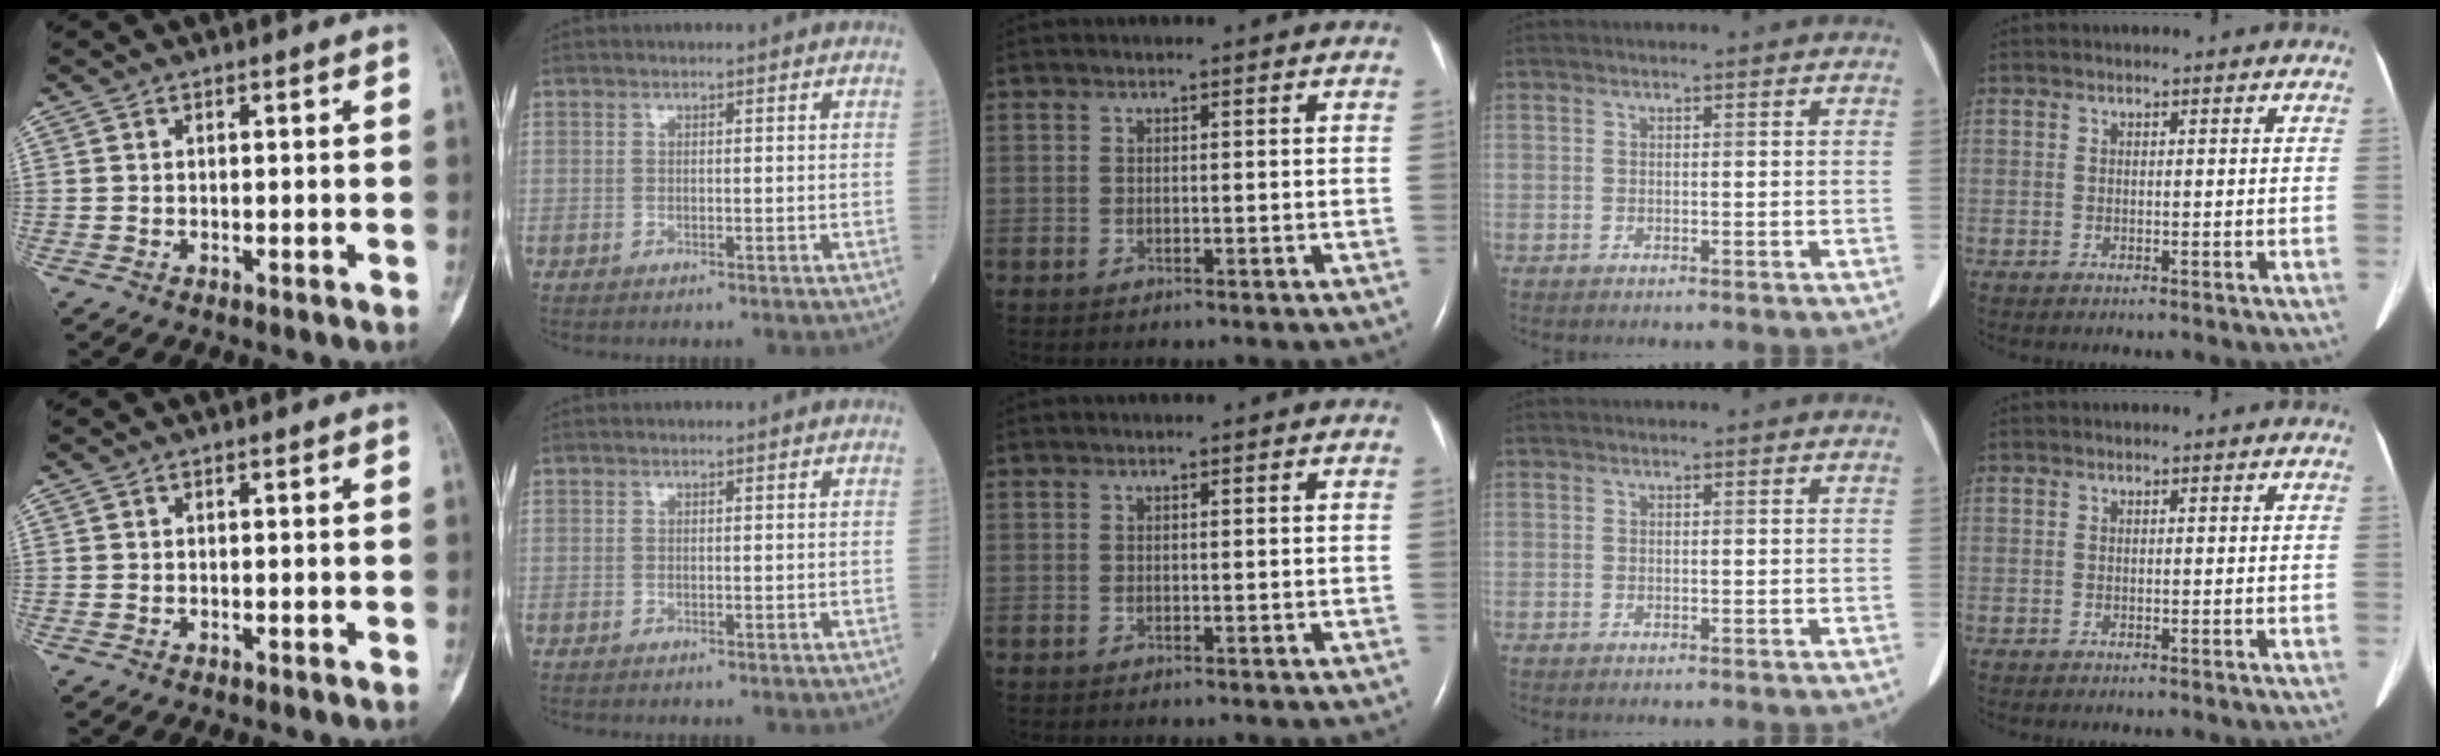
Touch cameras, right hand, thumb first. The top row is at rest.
{}